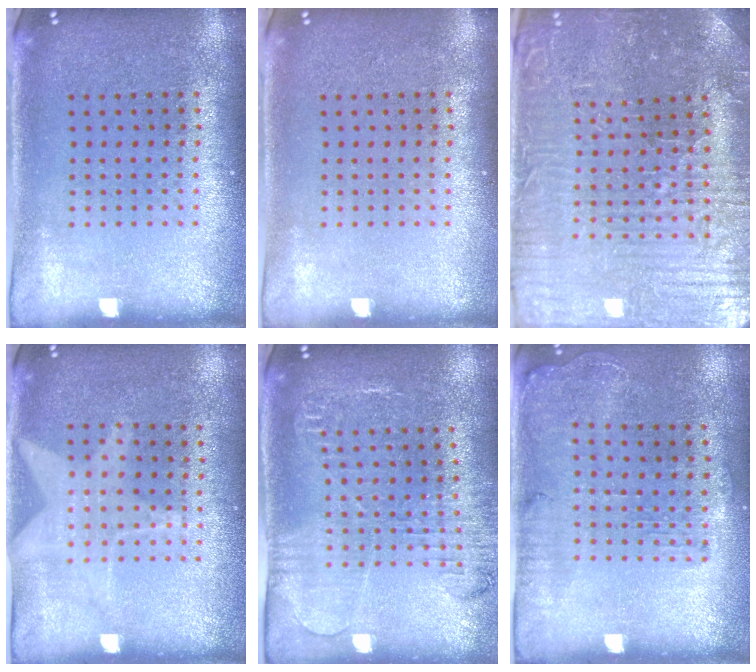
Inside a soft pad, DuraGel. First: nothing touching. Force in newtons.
{"total": 0.0}
{"total": 3.9, "press": 3.9, "slide": 0.6}
{"total": 1.2, "press": 0.9, "slide": 0.8}
{"total": 2.0, "press": 2.0, "slide": 0.1}
{"total": 1.3, "press": 1.2, "slide": 0.4}